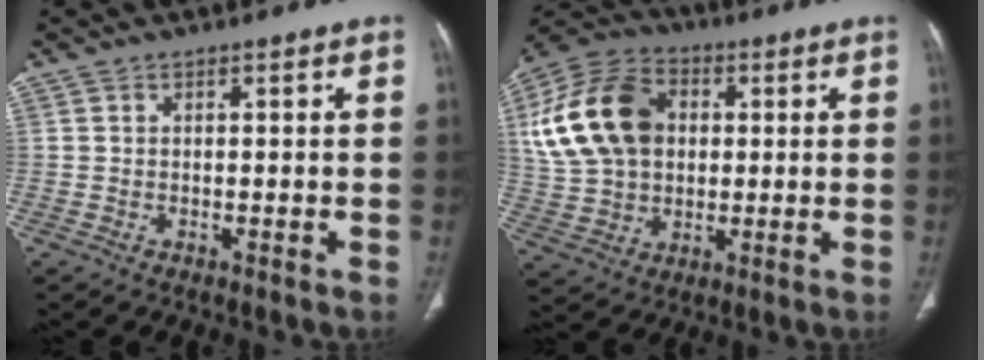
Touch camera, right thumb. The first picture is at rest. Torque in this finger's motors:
{"motor_torque": [-0.42, 1.10, 1.27, -0.18, 0.47]}